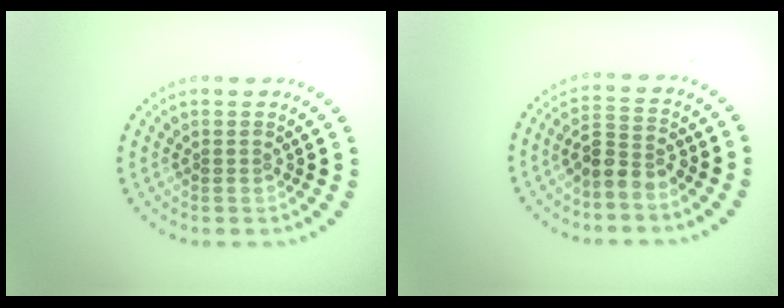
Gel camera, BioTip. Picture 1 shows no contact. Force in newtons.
{"total": 2.8, "press": 2.5, "slide": 1.3}